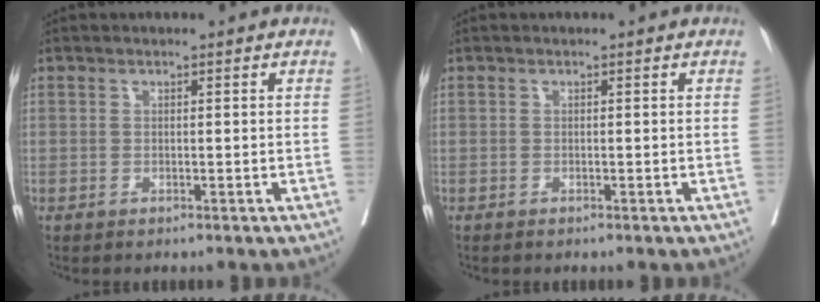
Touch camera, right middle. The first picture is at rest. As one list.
[{"total": 0.0}]